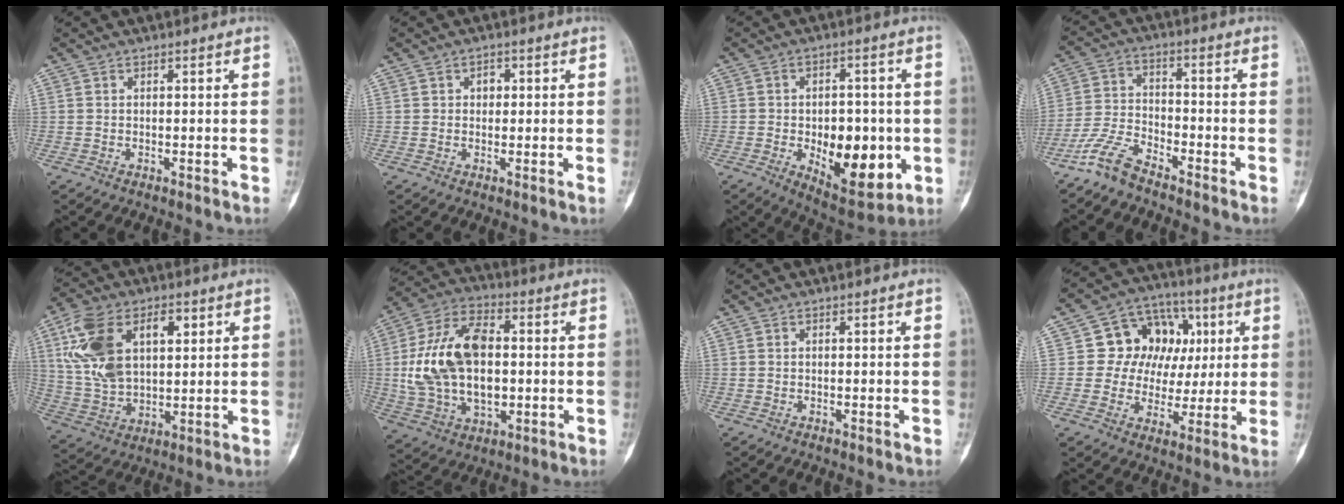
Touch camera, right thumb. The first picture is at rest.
{"total": 1.8, "force": [0.4, 1.4, 1.1], "torque": [-0.006, 0.002, 0.002]}
{"total": 15.0, "force": [-3.1, 8.2, 12.2], "torque": [-0.140, 0.002, -0.030]}
{"total": 6.9, "force": [-5.8, 2.2, 3.0], "torque": [-0.071, 0.034, -0.126]}
{"total": 17.2, "force": [5.4, 10.3, 12.7], "torque": [-0.231, -0.002, 0.108]}
{"total": 20.0, "force": [0.9, 11.8, 16.1], "torque": [-0.301, 0.012, 0.020]}
{"total": 0.0}
{"total": 14.2, "force": [3.1, 11.9, 7.1], "torque": [-0.051, 0.015, 0.051]}